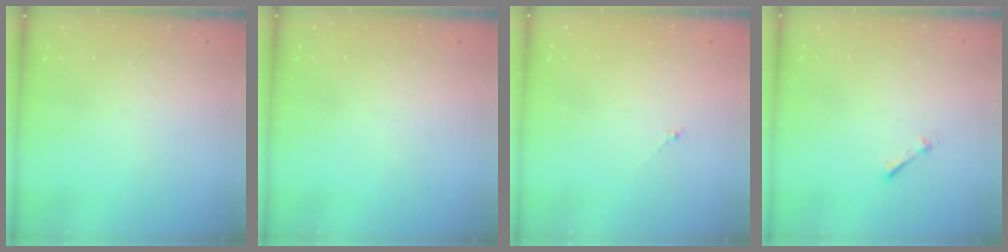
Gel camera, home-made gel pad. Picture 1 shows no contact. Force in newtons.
{"total": 0.0}
{"total": 0.0}
{"total": 1.7, "press": 1.7, "slide": 0.2}